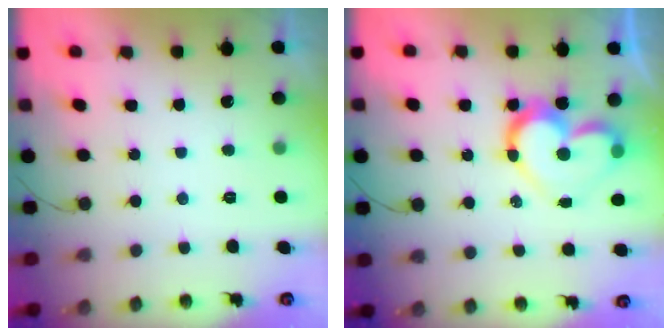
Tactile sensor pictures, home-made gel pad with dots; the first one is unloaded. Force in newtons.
{"total": 14.4, "press": 14.4, "slide": 1.2}